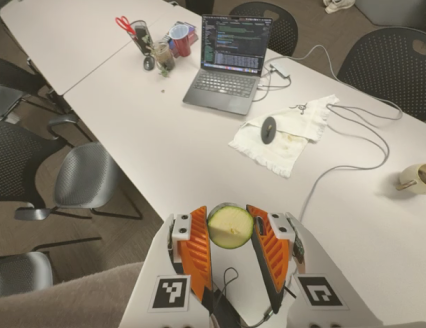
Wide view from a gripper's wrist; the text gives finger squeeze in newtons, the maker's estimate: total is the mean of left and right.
{"total": 10.5, "left": 10.2, "right": 10.9}